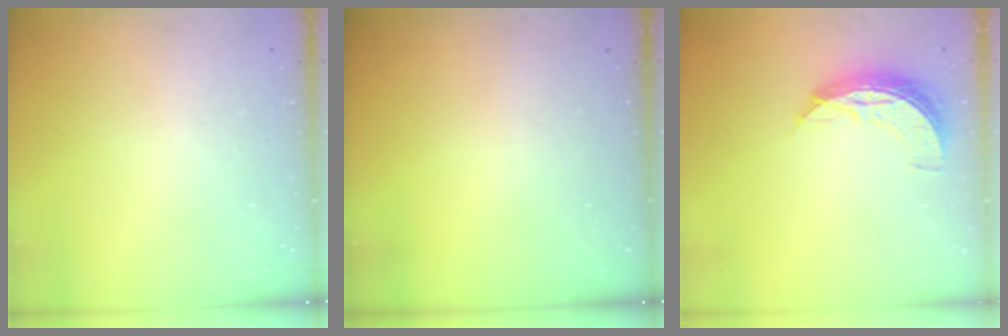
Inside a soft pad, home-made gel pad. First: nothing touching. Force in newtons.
{"total": 0.0}
{"total": 7.9, "press": 7.9, "slide": 0.4}